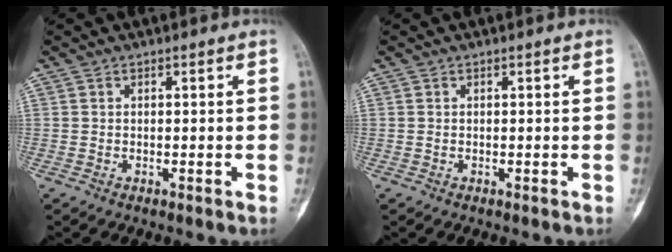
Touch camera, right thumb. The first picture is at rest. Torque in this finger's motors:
{"motor_torque": [0.00, 0.00, 0.07, -0.07, 0.01]}